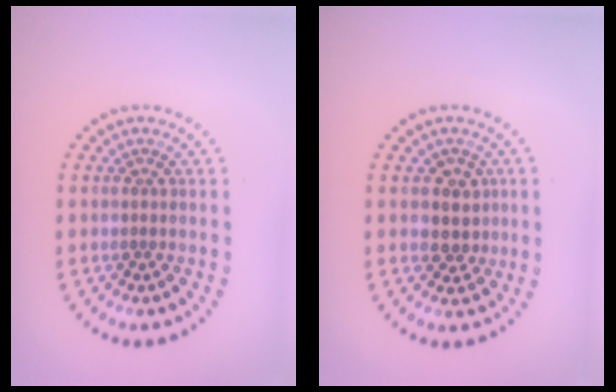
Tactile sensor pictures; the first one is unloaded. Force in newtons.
{"total": 2.4, "press": 2.1, "slide": 1.1}